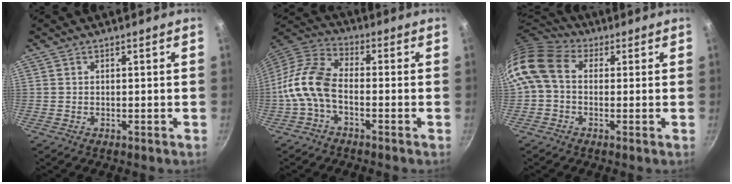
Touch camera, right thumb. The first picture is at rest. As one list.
[{"total": 10.9, "force": [-3.0, 5.9, 8.6], "torque": [-0.175, 0.039, -0.079]}, {"total": 10.9, "force": [1.2, 8.2, 7.1], "torque": [-0.137, 0.021, 0.002]}]